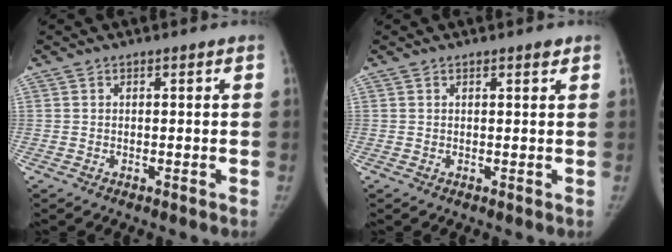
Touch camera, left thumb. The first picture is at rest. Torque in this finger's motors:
{"motor_torque": [0.30, 0.13, 0.13, -0.11, 0.02]}